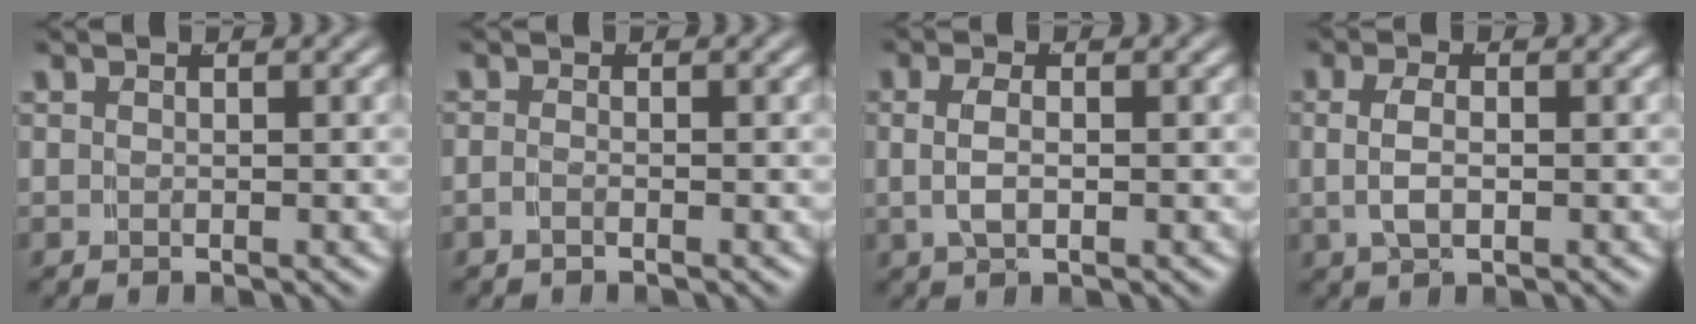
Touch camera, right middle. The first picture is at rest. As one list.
[{"total": 1.0, "force": [-0.8, 0.3, 0.5], "torque": [-0.013, -0.001, -0.020]}, {"total": 2.6, "force": [0.1, 1.3, 2.2], "torque": [-0.042, 0.001, 0.001]}, {"total": 3.0, "force": [0.2, 1.6, 2.5], "torque": [-0.049, 0.002, 0.002]}]